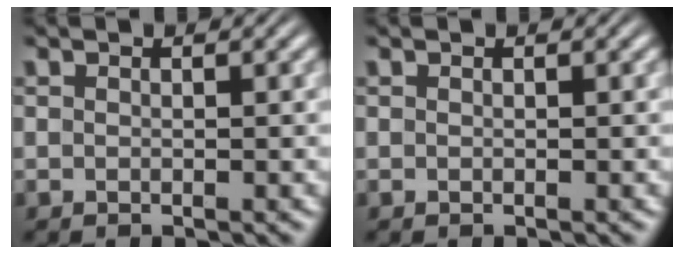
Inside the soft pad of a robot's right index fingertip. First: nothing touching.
{"total": 0.0}